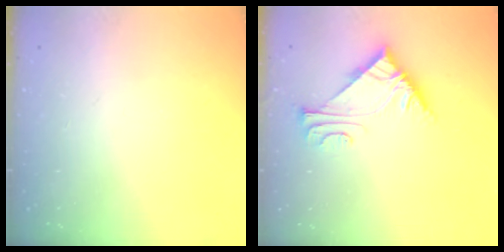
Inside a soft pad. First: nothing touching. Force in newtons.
{"total": 6.4, "press": 6.4, "slide": 0.1}